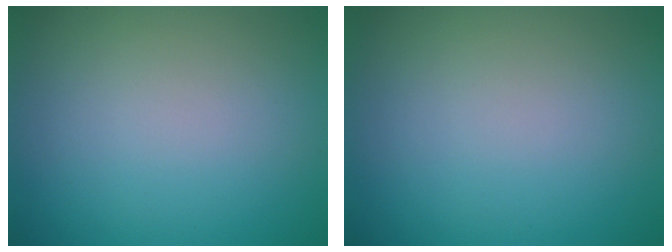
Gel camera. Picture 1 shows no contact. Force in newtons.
{"total": 0.0}